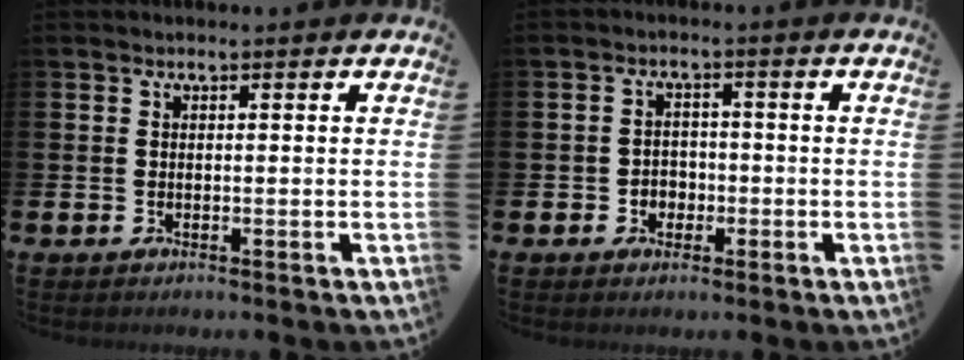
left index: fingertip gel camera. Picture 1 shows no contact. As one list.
[{"total": 2.5, "force": [-0.9, 2.2, 0.8], "torque": [-0.013, 0.004, -0.025]}]